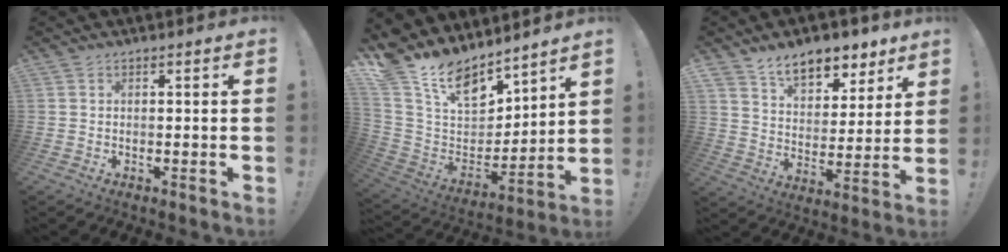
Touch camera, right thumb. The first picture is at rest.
{"total": 16.6, "force": [12.0, 8.2, 8.0], "torque": [-0.159, -0.084, 0.224]}
{"total": 11.5, "force": [8.9, 6.0, 4.2], "torque": [-0.056, -0.068, 0.163]}